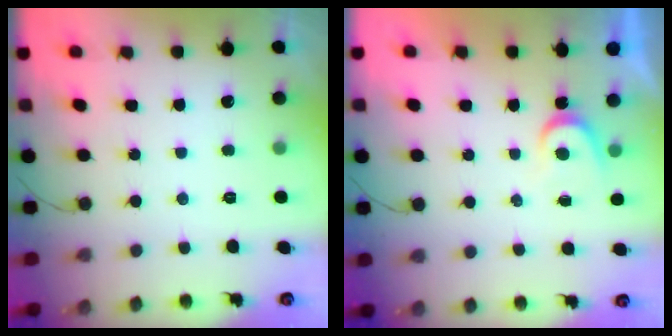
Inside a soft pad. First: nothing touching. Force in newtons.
{"total": 3.6, "press": 3.5, "slide": 0.3}